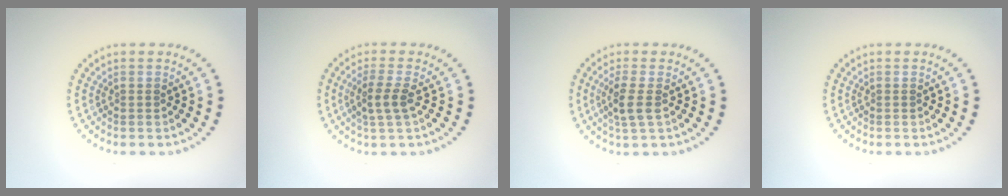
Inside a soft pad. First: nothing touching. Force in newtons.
{"total": 2.2, "press": 2.0, "slide": 1.0}
{"total": 2.4, "press": 2.1, "slide": 1.0}
{"total": 0.0}